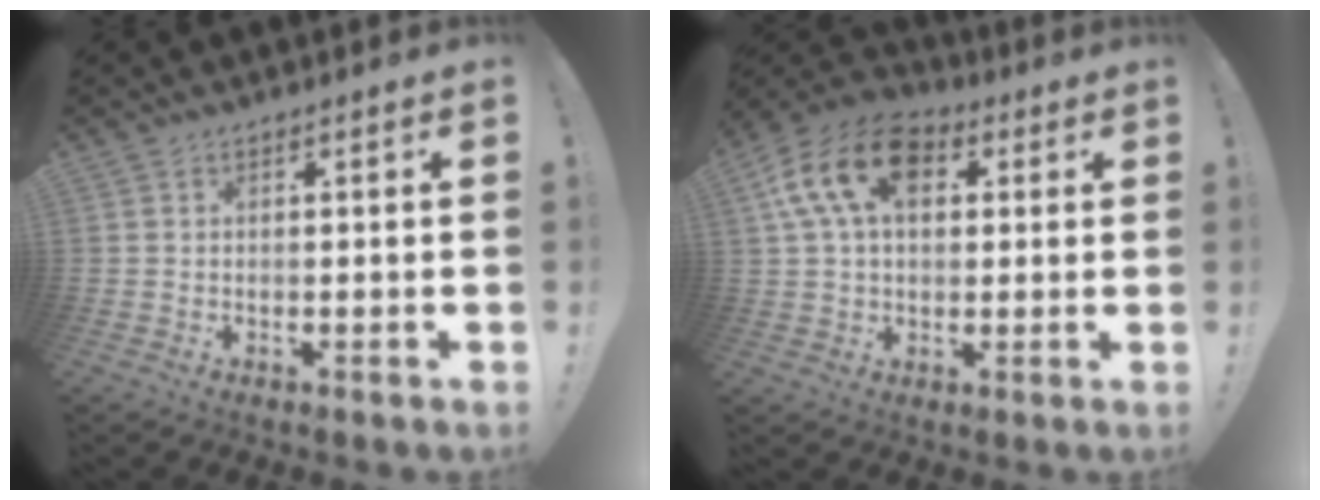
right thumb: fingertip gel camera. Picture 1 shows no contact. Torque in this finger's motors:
{"motor_torque": [1.53, 3.06, 1.41, -0.11, 0.11]}